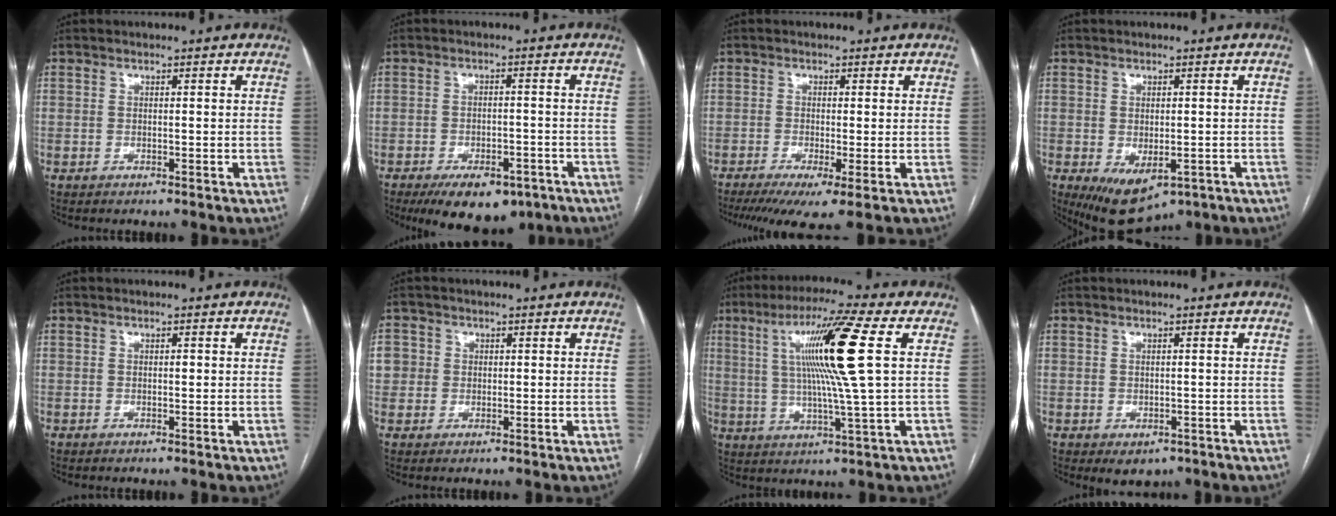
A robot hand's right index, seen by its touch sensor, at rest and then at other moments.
{"total": 10.9, "force": [-7.5, 4.9, 6.2], "torque": [-0.087, -0.004, -0.109]}
{"total": 6.8, "force": [-3.7, 1.1, 5.6], "torque": [-0.087, -0.014, -0.063]}
{"total": 8.4, "force": [-4.1, 4.5, 5.9], "torque": [-0.088, -0.016, -0.049]}
{"total": 0.5, "force": [0.0, 0.3, 0.4], "torque": [-0.007, 0.001, 0.000]}
{"total": 4.2, "force": [0.6, 4.1, 0.7], "torque": [-0.007, 0.013, 0.012]}
{"total": 14.2, "force": [3.4, -1.4, 13.8], "torque": [-0.249, 0.008, 0.057]}
{"total": 3.0, "force": [-1.5, 2.1, 1.4], "torque": [-0.011, -0.001, -0.007]}